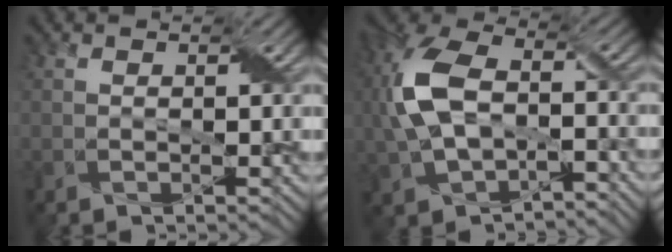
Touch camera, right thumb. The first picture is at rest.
{"total": 12.0, "force": [-1.2, 7.6, 9.3], "torque": [-0.228, 0.001, -0.026]}